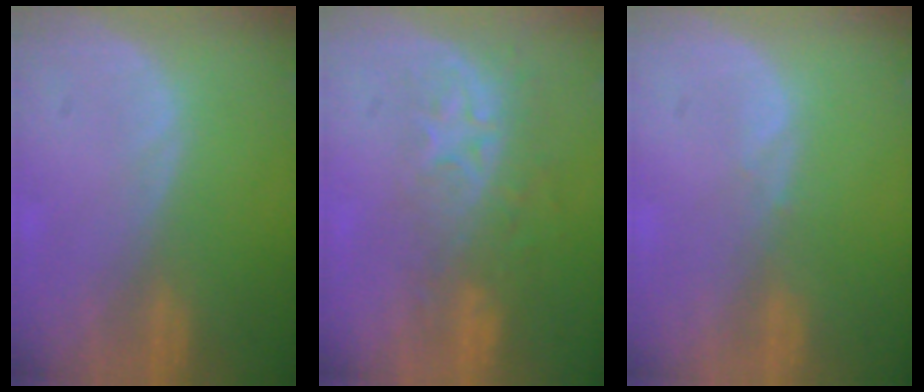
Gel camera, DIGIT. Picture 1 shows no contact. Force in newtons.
{"total": 8.7, "press": 7.2, "slide": 4.9}
{"total": 0.5, "press": 0.5, "slide": 0.2}